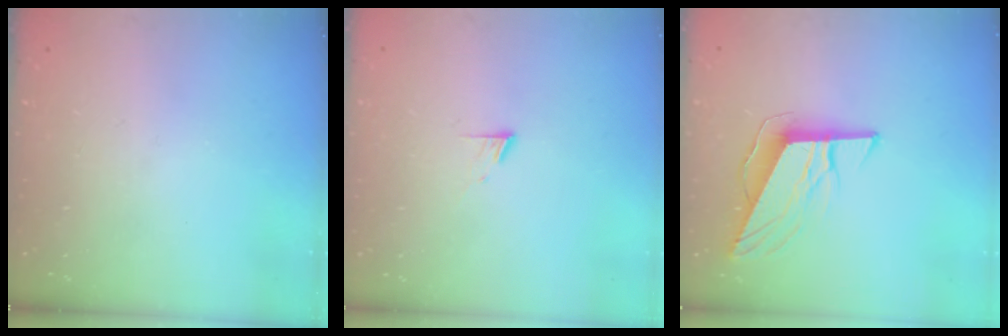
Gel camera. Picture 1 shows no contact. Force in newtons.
{"total": 5.1, "press": 5.1, "slide": 0.6}
{"total": 10.7, "press": 10.2, "slide": 3.3}